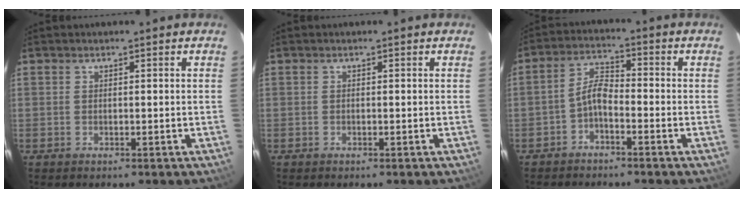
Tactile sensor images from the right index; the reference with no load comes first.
{"total": 0.0}
{"total": 4.0, "force": [-2.4, 1.5, 2.8], "torque": [-0.063, 0.016, -0.050]}